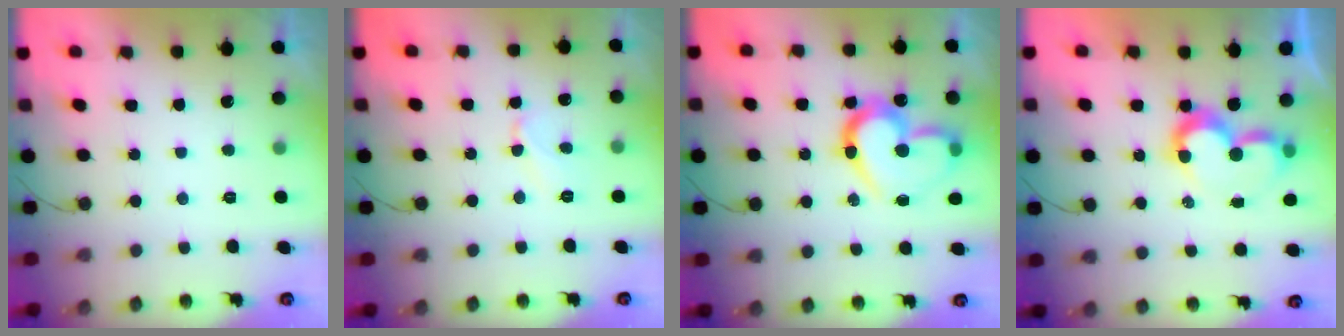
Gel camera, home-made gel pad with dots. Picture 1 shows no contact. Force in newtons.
{"total": 5.9, "press": 5.9, "slide": 0.5}
{"total": 17.6, "press": 17.5, "slide": 1.6}
{"total": 7.8, "press": 7.8, "slide": 0.6}